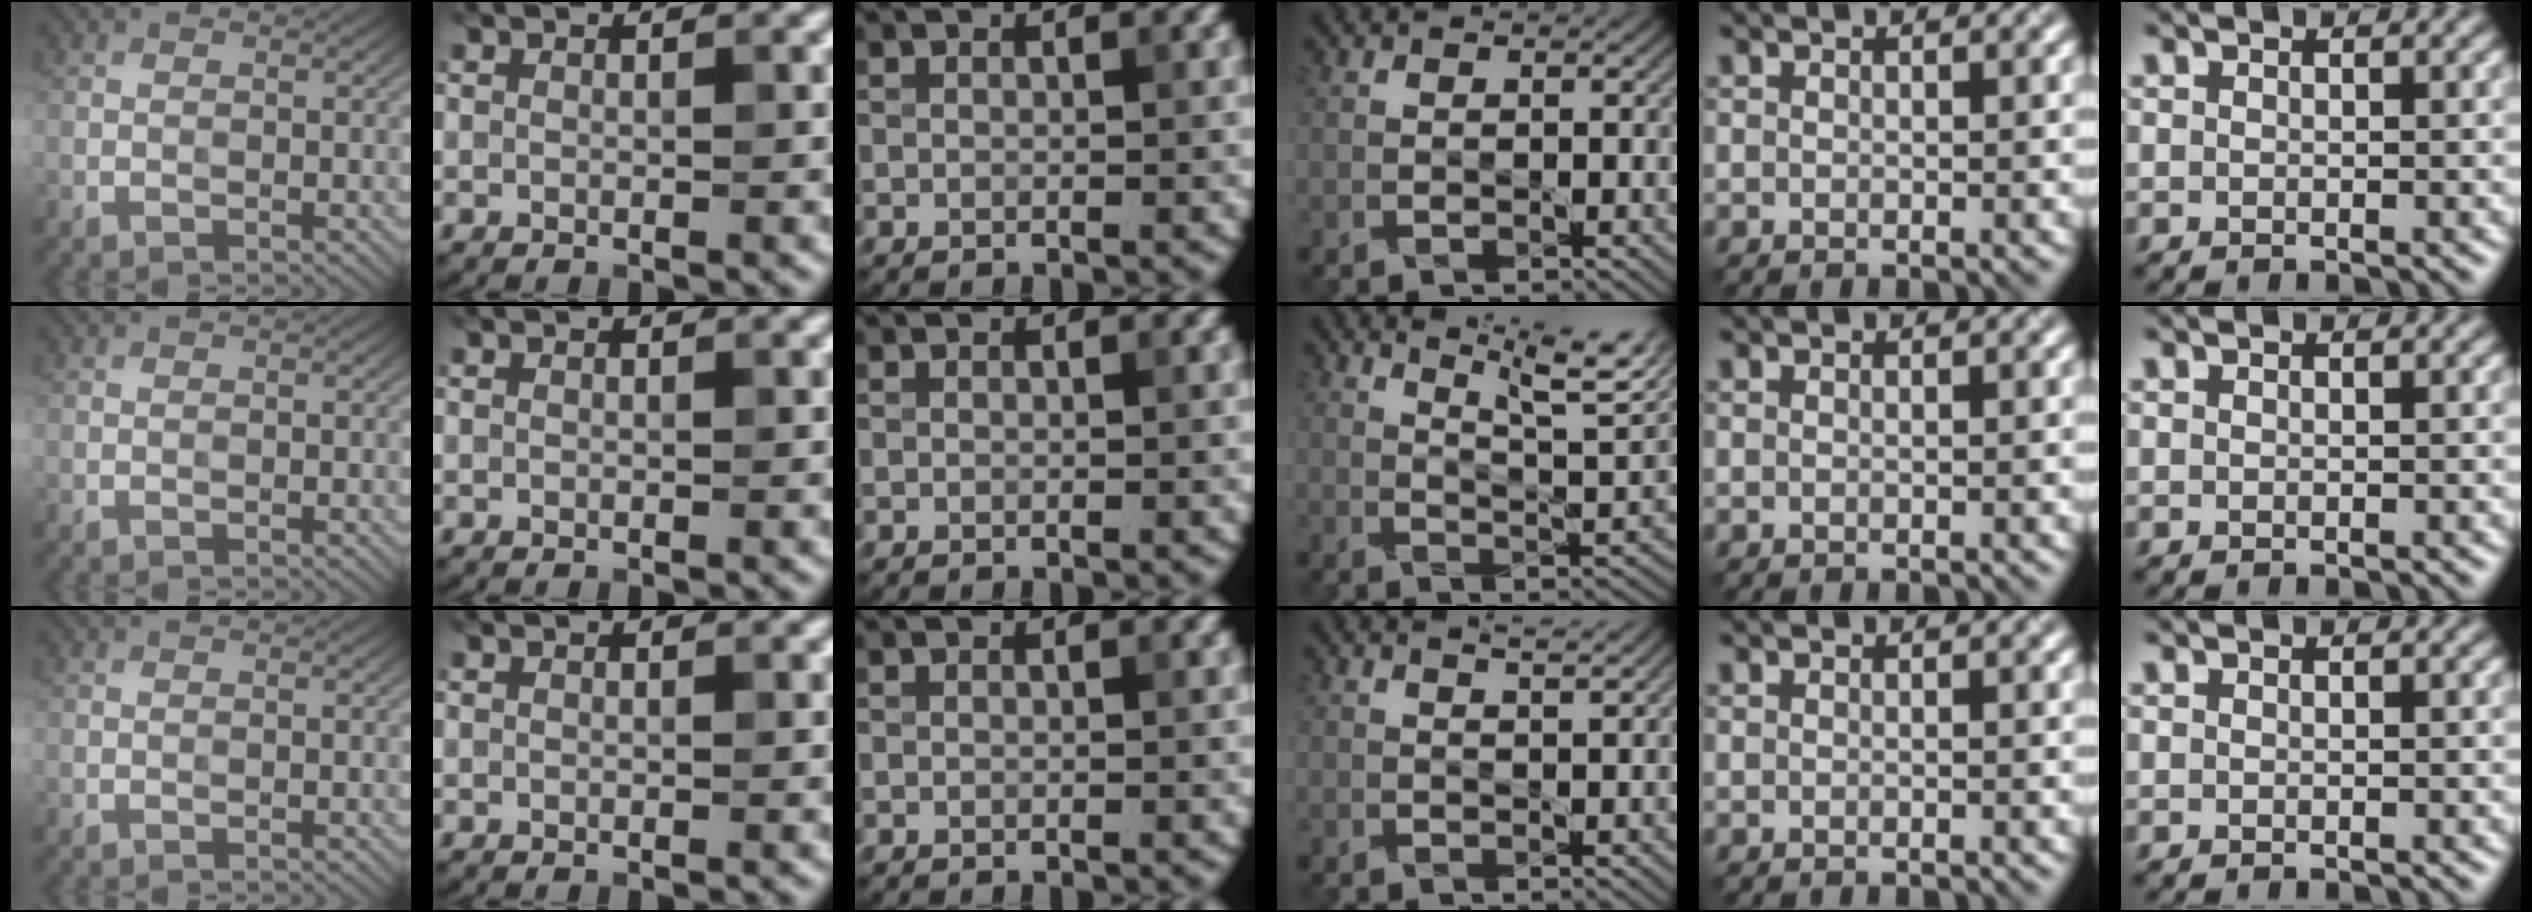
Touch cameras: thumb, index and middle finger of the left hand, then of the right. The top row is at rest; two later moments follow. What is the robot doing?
{"motion": "dispense", "object": "spray bottle"}